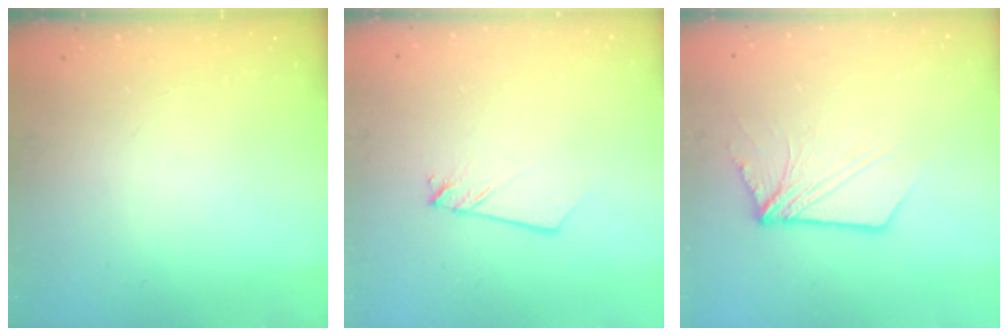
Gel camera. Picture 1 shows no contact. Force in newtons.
{"total": 2.5, "press": 2.5, "slide": 0.1}
{"total": 9.8, "press": 9.7, "slide": 0.9}